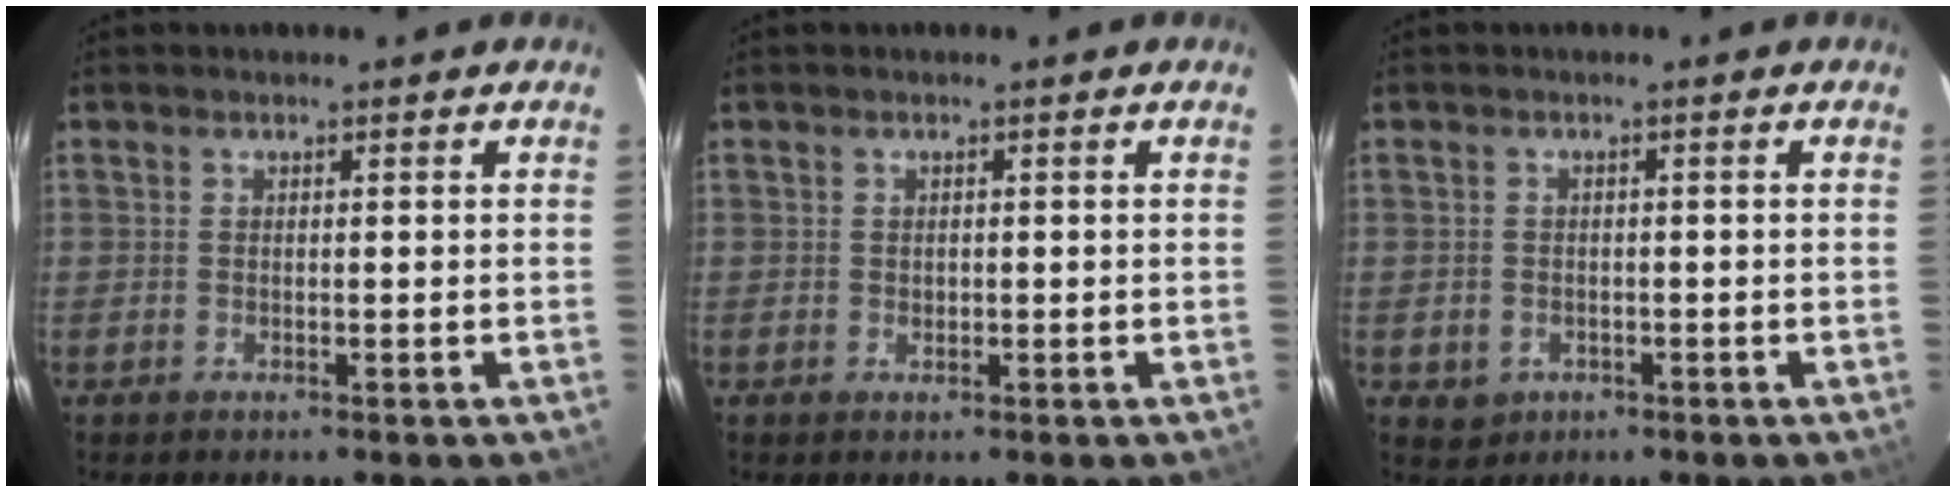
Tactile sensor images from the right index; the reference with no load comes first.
{"total": 0.8, "force": [0.0, 0.7, 0.3], "torque": [-0.004, 0.000, 0.001]}
{"total": 3.4, "force": [-1.1, 3.1, 1.0], "torque": [-0.026, 0.002, -0.007]}